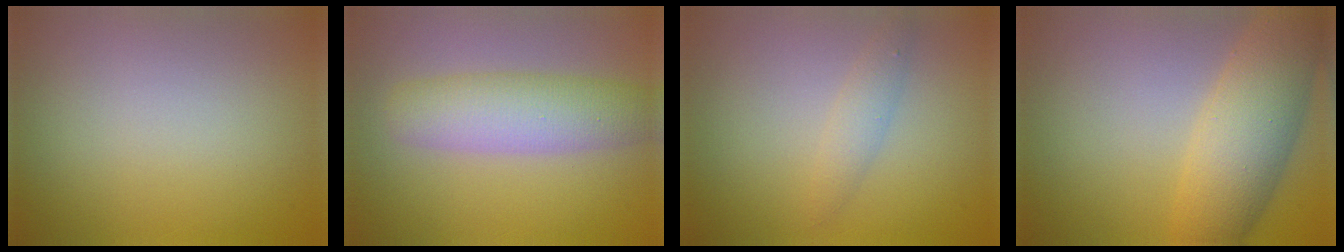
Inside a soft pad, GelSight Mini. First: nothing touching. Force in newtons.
{"total": 4.8, "press": 4.8, "slide": 0.2}
{"total": 1.6, "press": 1.6, "slide": 0.1}
{"total": 7.1, "press": 7.0, "slide": 0.3}